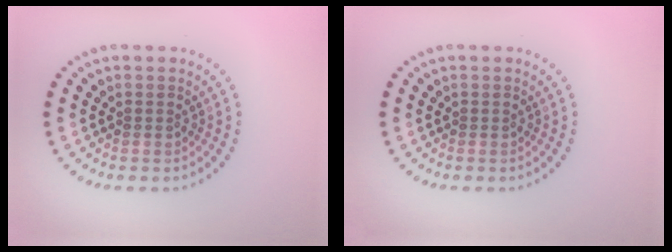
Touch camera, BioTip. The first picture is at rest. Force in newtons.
{"total": 0.0}